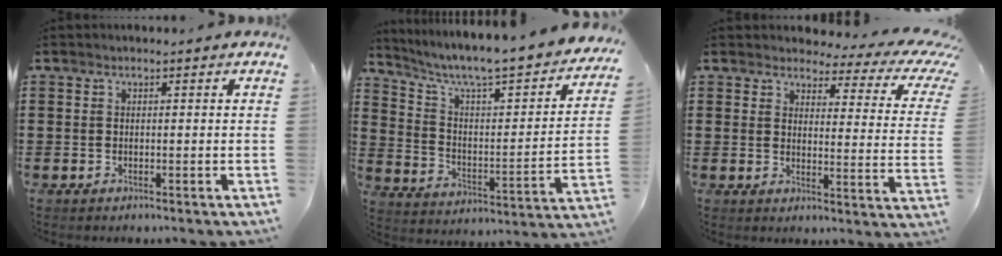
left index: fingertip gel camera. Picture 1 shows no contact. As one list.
[{"total": 6.2, "force": [5.2, 0.4, 3.4], "torque": [-0.092, -0.047, 0.079]}, {"total": 4.5, "force": [3.4, 1.6, 2.4], "torque": [-0.049, -0.021, 0.052]}]